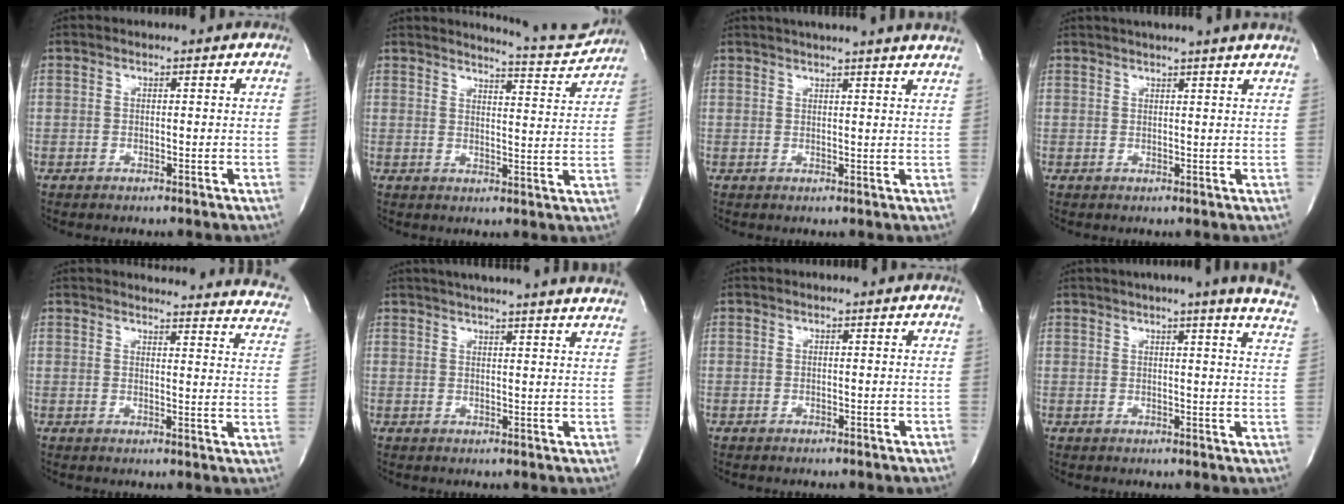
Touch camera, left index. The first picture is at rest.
{"total": 8.4, "force": [8.3, -0.5, 0.7], "torque": [-0.016, -0.032, 0.102]}
{"total": 14.9, "force": [13.5, -0.3, 6.3], "torque": [-0.104, 0.006, 0.163]}
{"total": 10.0, "force": [8.9, -0.8, 4.6], "torque": [-0.069, 0.017, 0.097]}
{"total": 22.0, "force": [21.0, 3.4, 5.6], "torque": [-0.058, -0.085, 0.213]}
{"total": 20.9, "force": [19.0, 0.2, 8.6], "torque": [-0.137, -0.004, 0.233]}
{"total": 0.0}
{"total": 14.1, "force": [11.5, -0.7, 8.1], "torque": [-0.109, -0.030, 0.118]}